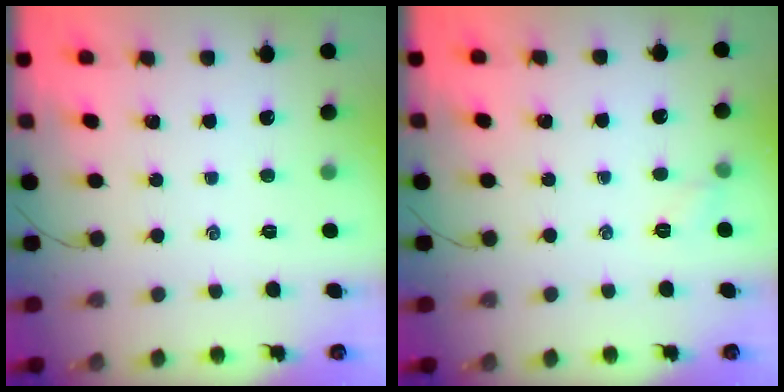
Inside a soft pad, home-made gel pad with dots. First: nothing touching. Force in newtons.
{"total": 4.8, "press": 4.6, "slide": 1.4}